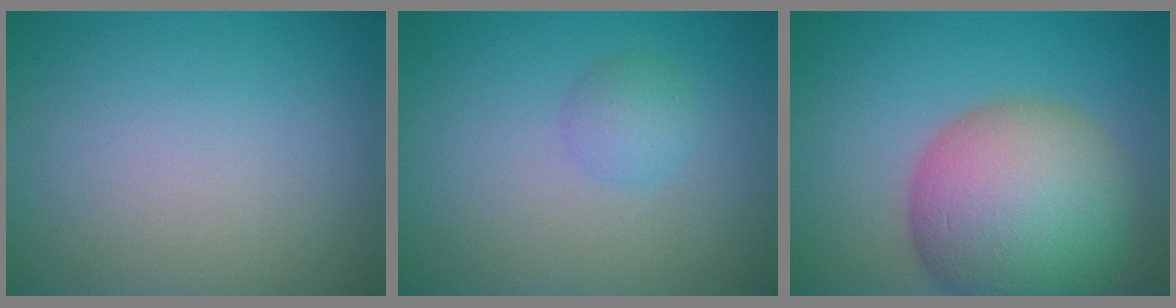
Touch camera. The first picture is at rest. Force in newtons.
{"total": 1.7, "press": 1.7, "slide": 0.1}
{"total": 12.9, "press": 12.9, "slide": 0.7}